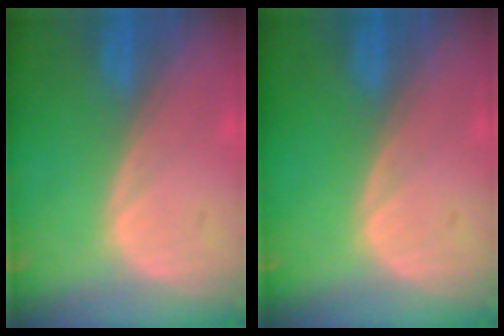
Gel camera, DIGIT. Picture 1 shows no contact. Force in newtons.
{"total": 0.0}